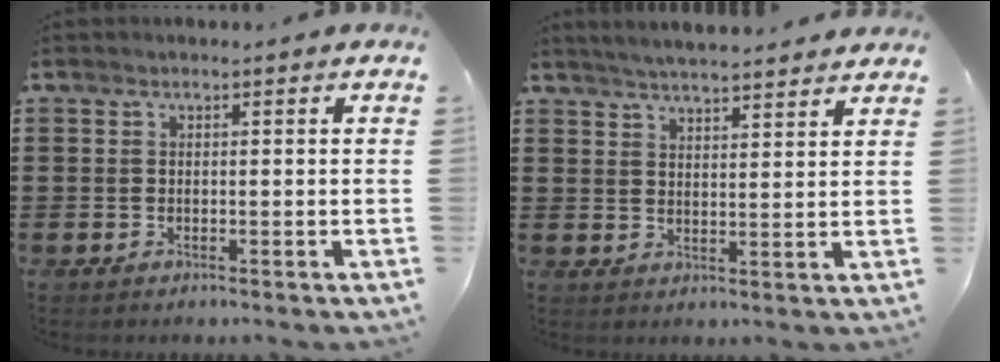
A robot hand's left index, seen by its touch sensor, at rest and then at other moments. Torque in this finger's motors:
{"motor_torque": [1.33, -0.81, 0.18, 0.08]}